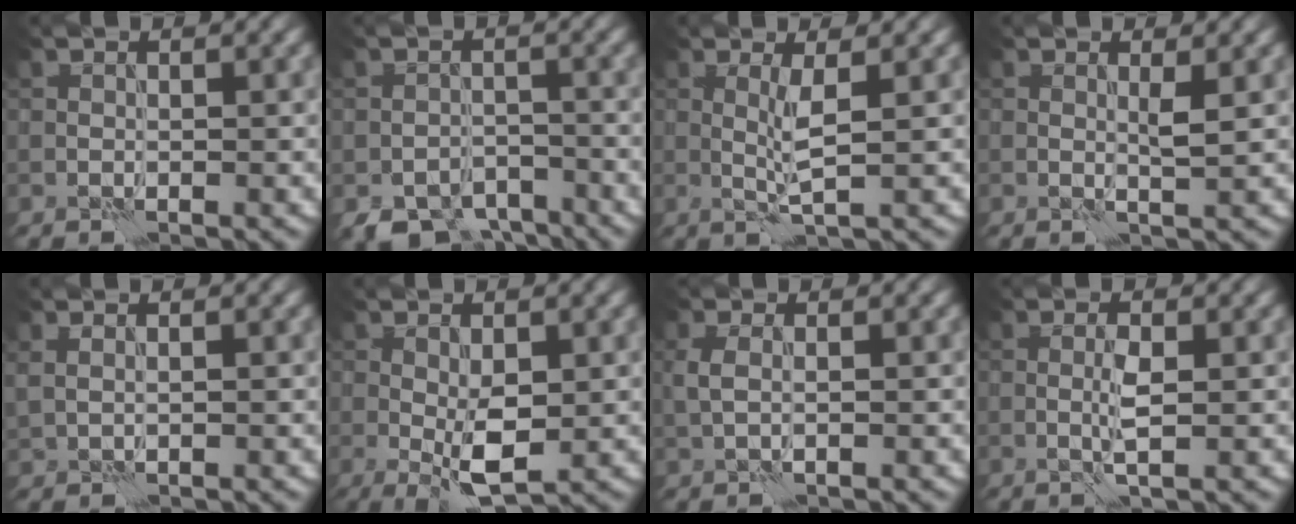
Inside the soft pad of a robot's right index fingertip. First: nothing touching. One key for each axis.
{"total": 5.1, "fx": -3.7, "fy": 2.7, "fz": 2.1, "tx": -0.021, "ty": -0.012, "tz": -0.061}
{"total": 2.3, "fx": 0.4, "fy": 0.1, "fz": 2.2, "tx": -0.050, "ty": -0.002, "tz": 0.008}
{"total": 1.1, "fx": 0.4, "fy": -0.1, "fz": 1.0, "tx": -0.022, "ty": 0.000, "tz": 0.005}
{"total": 0.9, "fx": 0.5, "fy": 0.4, "fz": 0.7, "tx": -0.019, "ty": 0.000, "tz": 0.014}
{"total": 3.8, "fx": -0.3, "fy": 1.4, "fz": 3.6, "tx": -0.067, "ty": -0.006, "tz": -0.003}
{"total": 1.6, "fx": 0.3, "fy": 0.8, "fz": 1.3, "tx": -0.032, "ty": 0.003, "tz": 0.005}
{"total": 1.9, "fx": 0.0, "fy": 0.2, "fz": 1.8, "tx": -0.038, "ty": 0.004, "tz": -0.003}